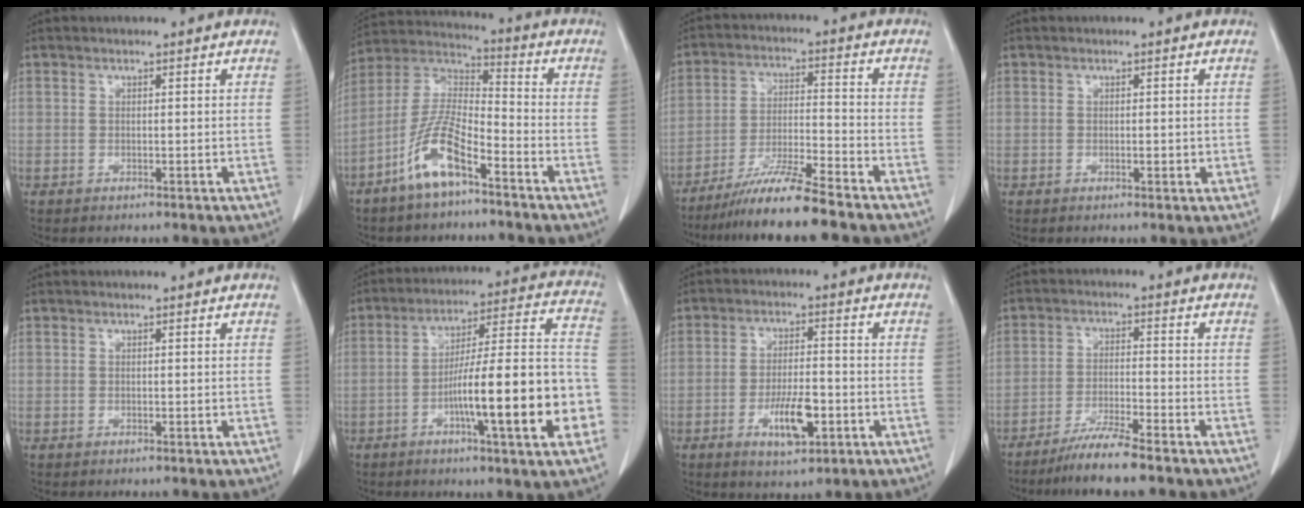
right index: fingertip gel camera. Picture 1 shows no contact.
{"total": 10.9, "force": [-6.4, 2.7, 8.3], "torque": [-0.180, -0.002, -0.126]}
{"total": 9.9, "force": [-8.1, -0.8, 5.6], "torque": [-0.096, -0.024, -0.148]}
{"total": 1.0, "force": [-0.1, 0.6, 0.9], "torque": [-0.009, 0.002, -0.001]}
{"total": 0.0}
{"total": 19.7, "force": [-6.1, 1.4, 18.7], "torque": [-0.237, 0.019, -0.089]}
{"total": 7.2, "force": [-2.7, 2.3, 6.3], "torque": [-0.109, -0.001, -0.039]}
{"total": 6.7, "force": [-5.5, -0.6, 3.8], "torque": [-0.066, -0.022, -0.101]}